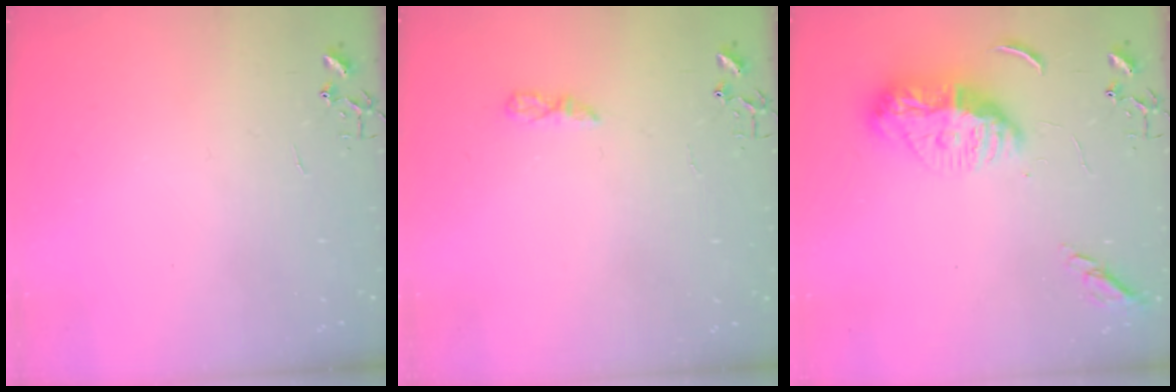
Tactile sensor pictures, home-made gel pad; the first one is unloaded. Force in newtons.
{"total": 5.3, "press": 5.3, "slide": 0.7}
{"total": 13.7, "press": 13.6, "slide": 1.2}